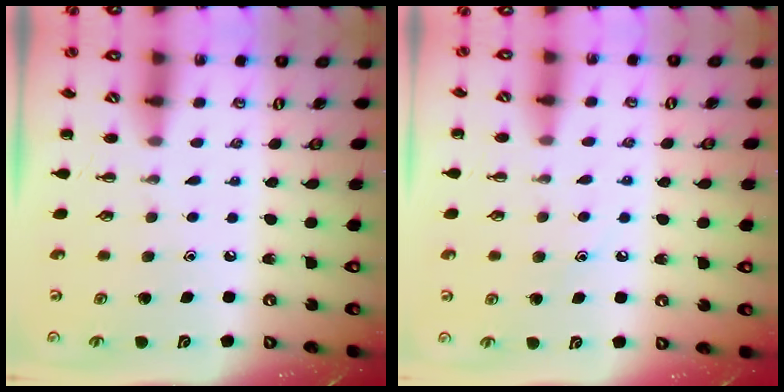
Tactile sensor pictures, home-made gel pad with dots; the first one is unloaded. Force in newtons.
{"total": 8.0, "press": 7.8, "slide": 1.8}